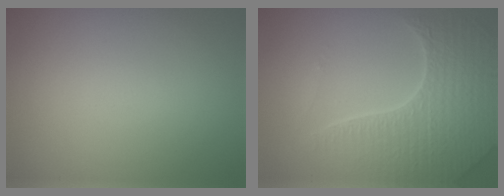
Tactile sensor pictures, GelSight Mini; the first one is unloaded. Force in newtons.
{"total": 6.7, "press": 5.1, "slide": 4.3}